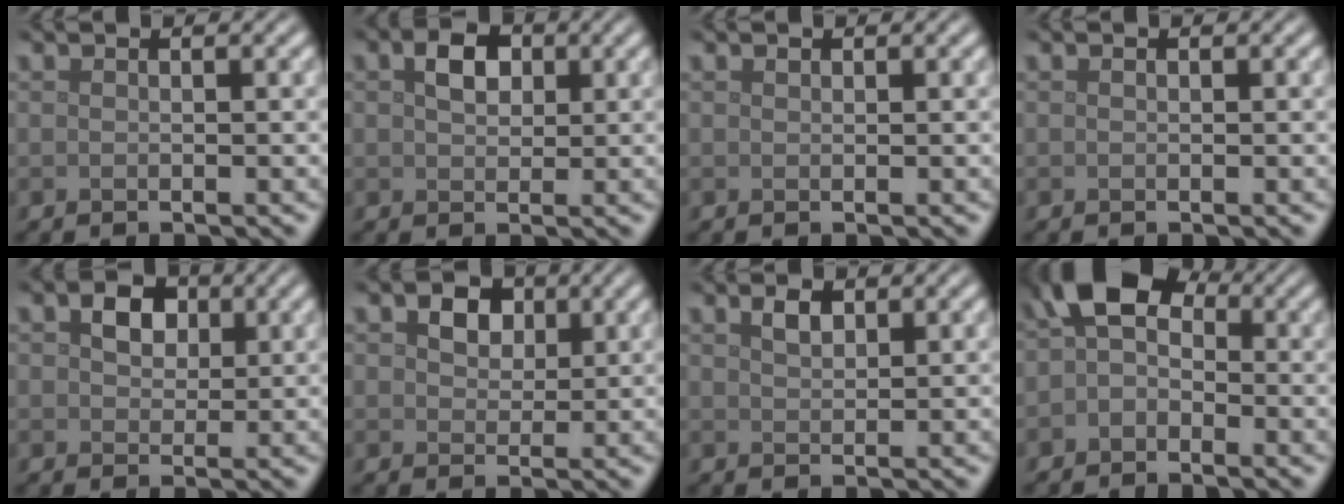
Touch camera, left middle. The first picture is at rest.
{"total": 2.8, "force": [0.9, 1.9, 1.8], "torque": [-0.035, 0.006, 0.012]}
{"total": 0.0}
{"total": 0.0}
{"total": 2.9, "force": [1.0, 2.2, 1.6], "torque": [-0.033, 0.005, 0.009]}
{"total": 3.0, "force": [1.3, 2.2, 1.6], "torque": [-0.031, 0.000, 0.013]}
{"total": 1.5, "force": [0.9, 0.8, 0.9], "torque": [-0.017, 0.003, 0.019]}
{"total": 5.3, "force": [0.3, 3.8, 3.6], "torque": [-0.057, 0.017, -0.008]}